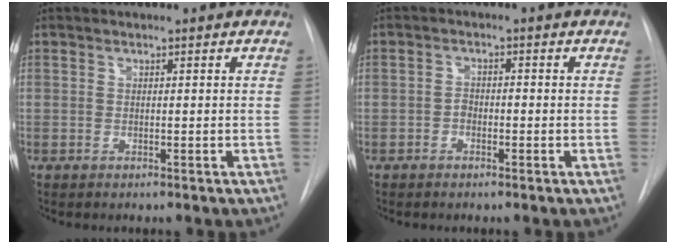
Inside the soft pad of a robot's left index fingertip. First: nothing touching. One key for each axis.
{"total": 1.6, "fx": -1.3, "fy": 0.7, "fz": 0.7, "tx": -0.008, "ty": -0.002, "tz": -0.023}